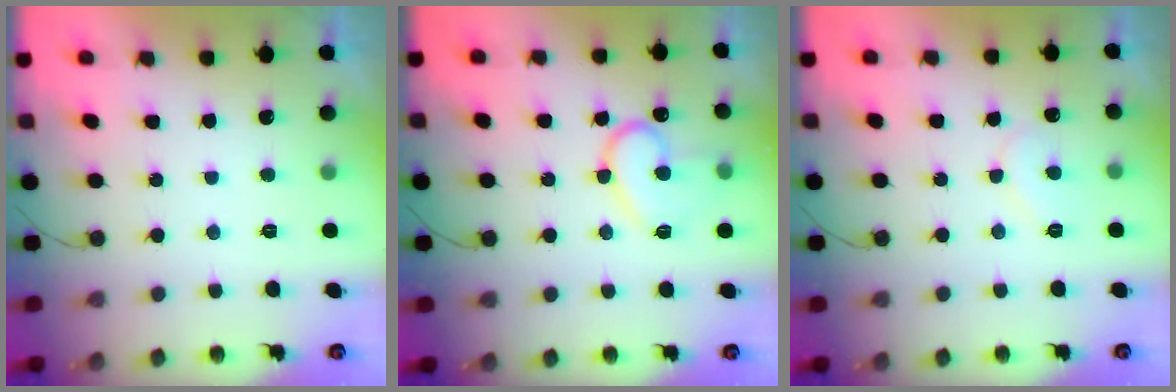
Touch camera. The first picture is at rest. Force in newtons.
{"total": 14.1, "press": 14.0, "slide": 1.3}
{"total": 7.4, "press": 7.4, "slide": 0.6}